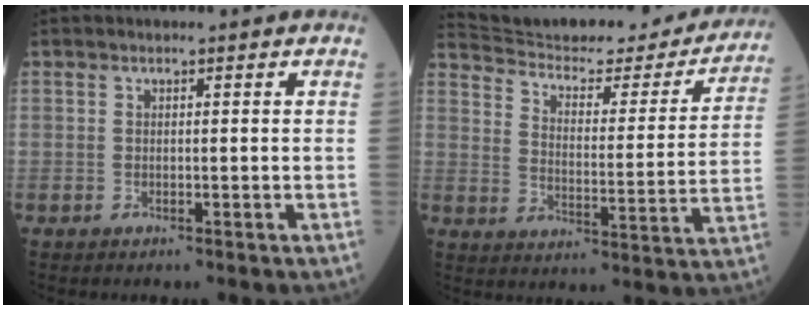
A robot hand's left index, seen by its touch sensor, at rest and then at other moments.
{"total": 27.9, "force": [25.8, 5.5, 8.9], "torque": [-0.141, -0.058, 0.329]}